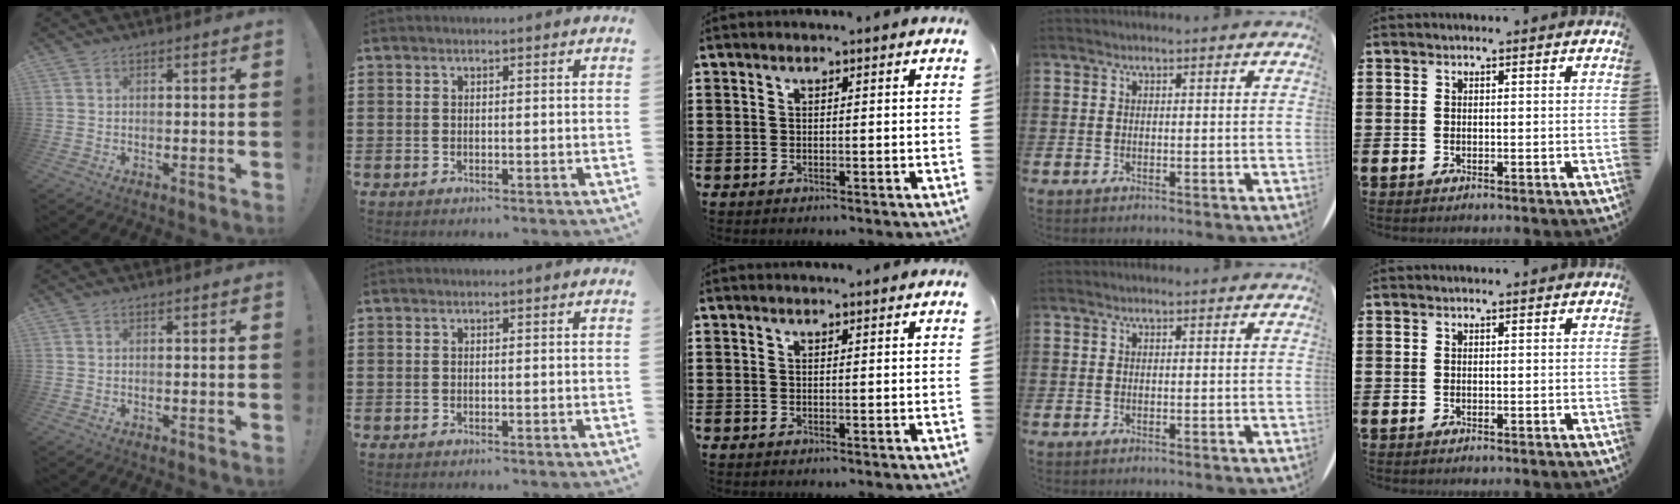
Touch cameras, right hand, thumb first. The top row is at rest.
{"middle": {"total": 0.6, "force": [0.6, 0.0, 0.0], "torque": [0.005, -0.004, 0.010]}}